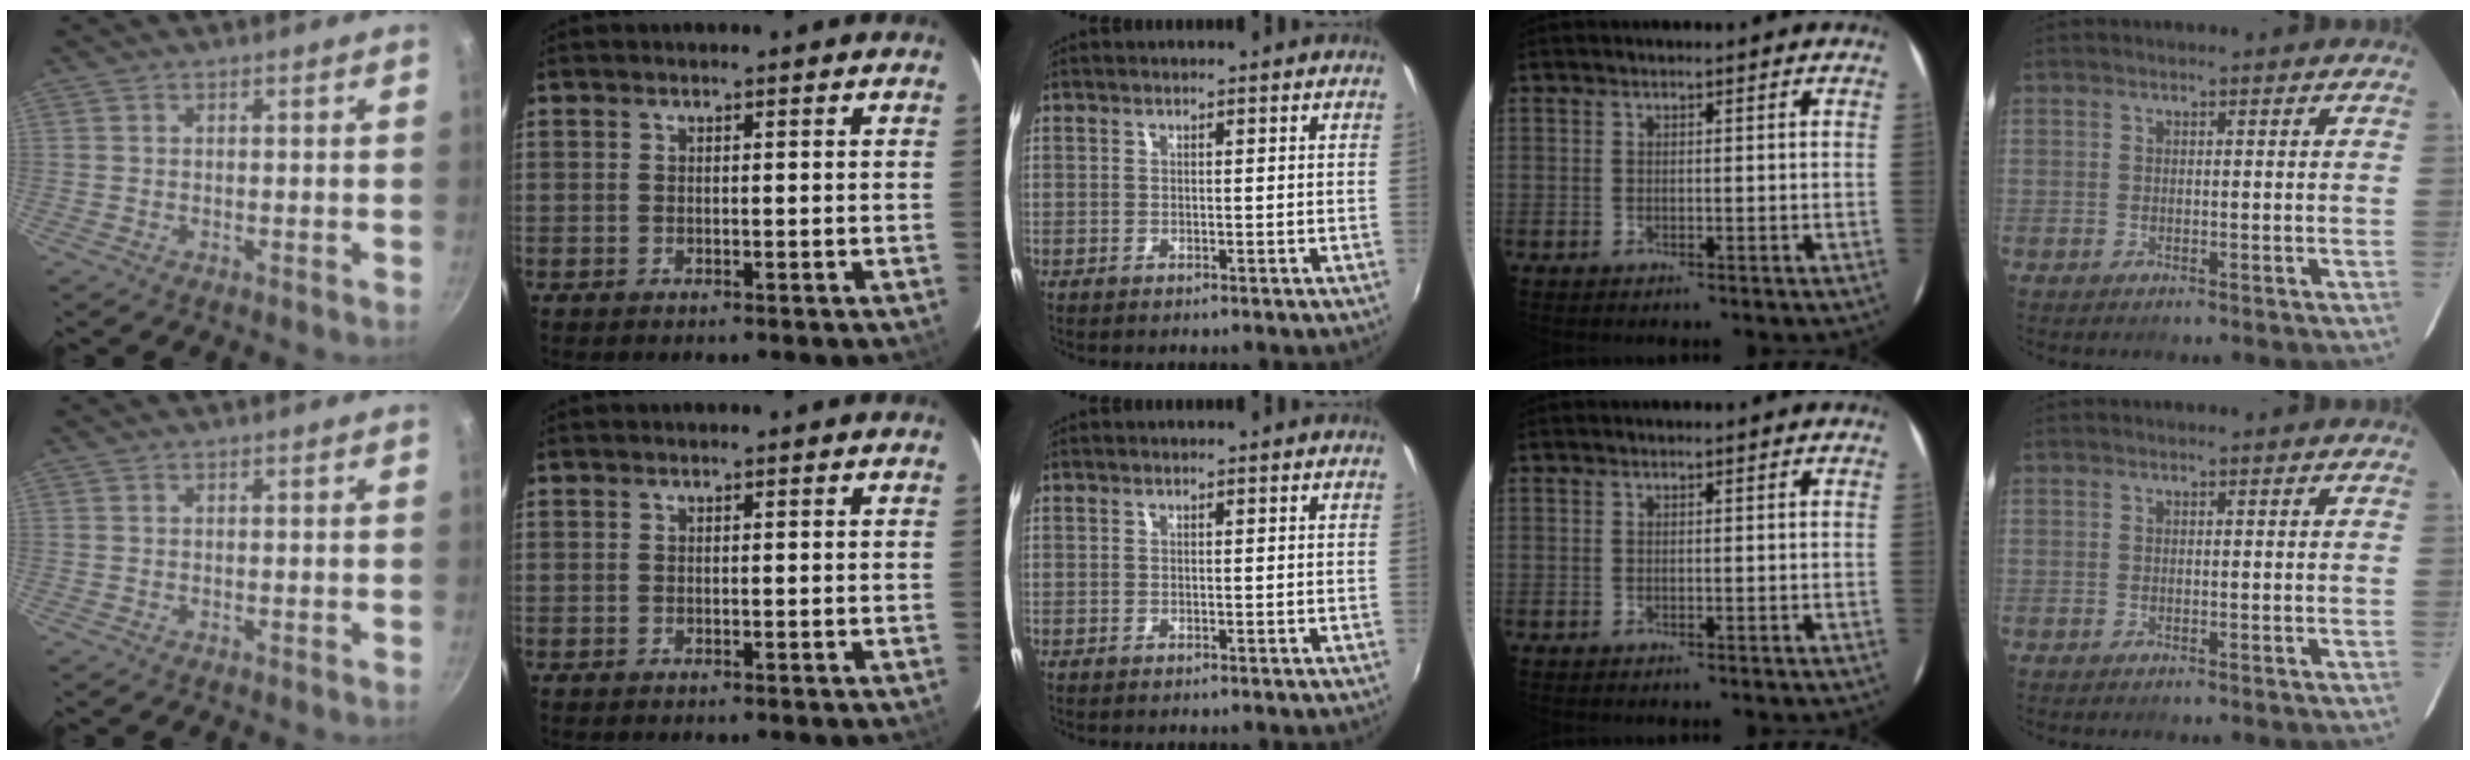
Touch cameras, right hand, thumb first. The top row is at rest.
{}